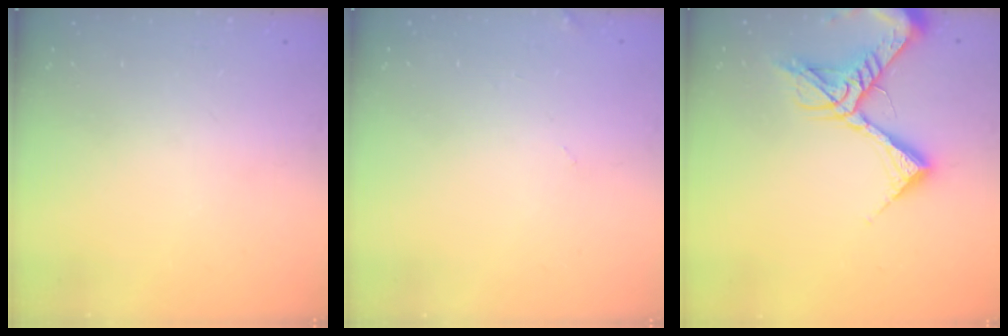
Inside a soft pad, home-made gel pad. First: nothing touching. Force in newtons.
{"total": 2.2, "press": 2.2, "slide": 0.2}
{"total": 14.2, "press": 14.1, "slide": 2.0}